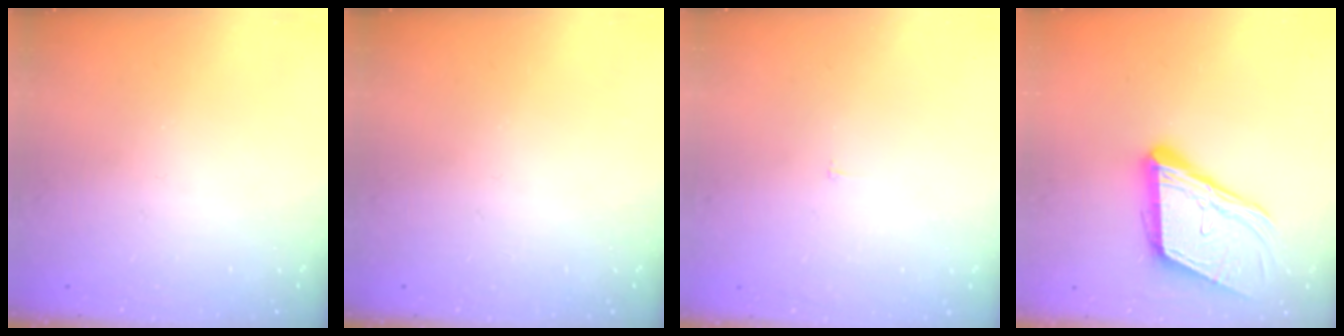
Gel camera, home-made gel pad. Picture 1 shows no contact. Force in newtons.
{"total": 0.0}
{"total": 2.2, "press": 2.2, "slide": 0.2}
{"total": 16.0, "press": 15.6, "slide": 3.7}